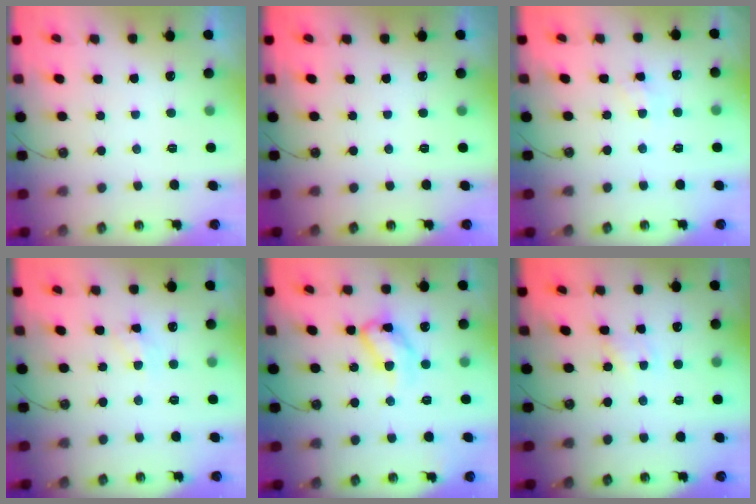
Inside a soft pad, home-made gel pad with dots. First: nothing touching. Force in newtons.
{"total": 0.0}
{"total": 3.5, "press": 3.5, "slide": 0.5}
{"total": 4.6, "press": 4.6, "slide": 0.3}
{"total": 12.7, "press": 12.7, "slide": 1.0}
{"total": 2.7, "press": 2.7, "slide": 0.4}